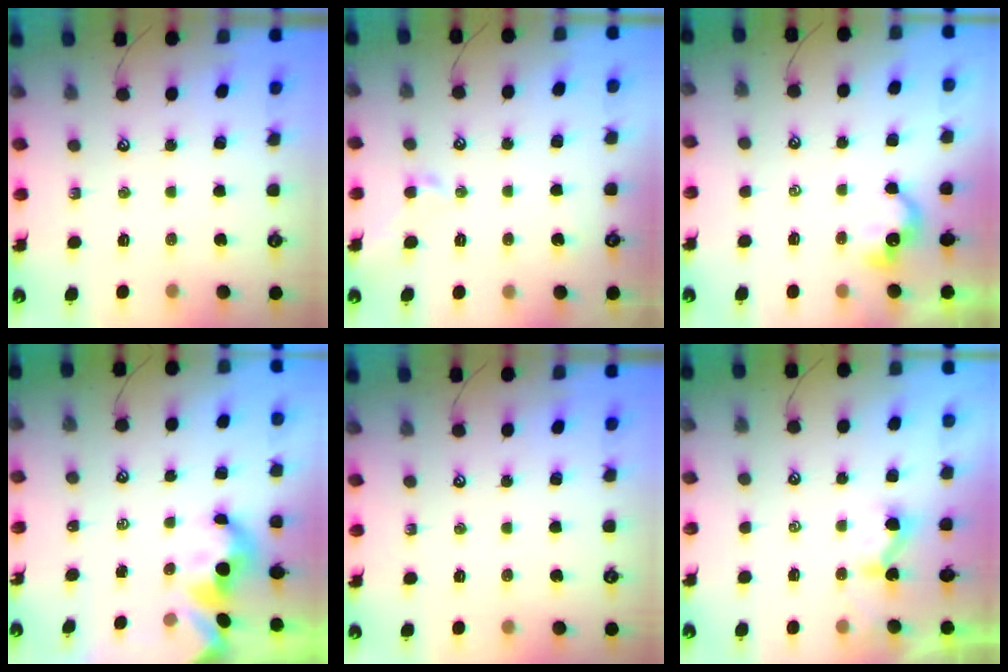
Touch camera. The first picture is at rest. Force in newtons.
{"total": 1.1, "press": 0.8, "slide": 0.7}
{"total": 1.6, "press": 1.5, "slide": 0.4}
{"total": 2.3, "press": 2.3, "slide": 0.2}
{"total": 0.0}
{"total": 2.3, "press": 2.3, "slide": 0.3}